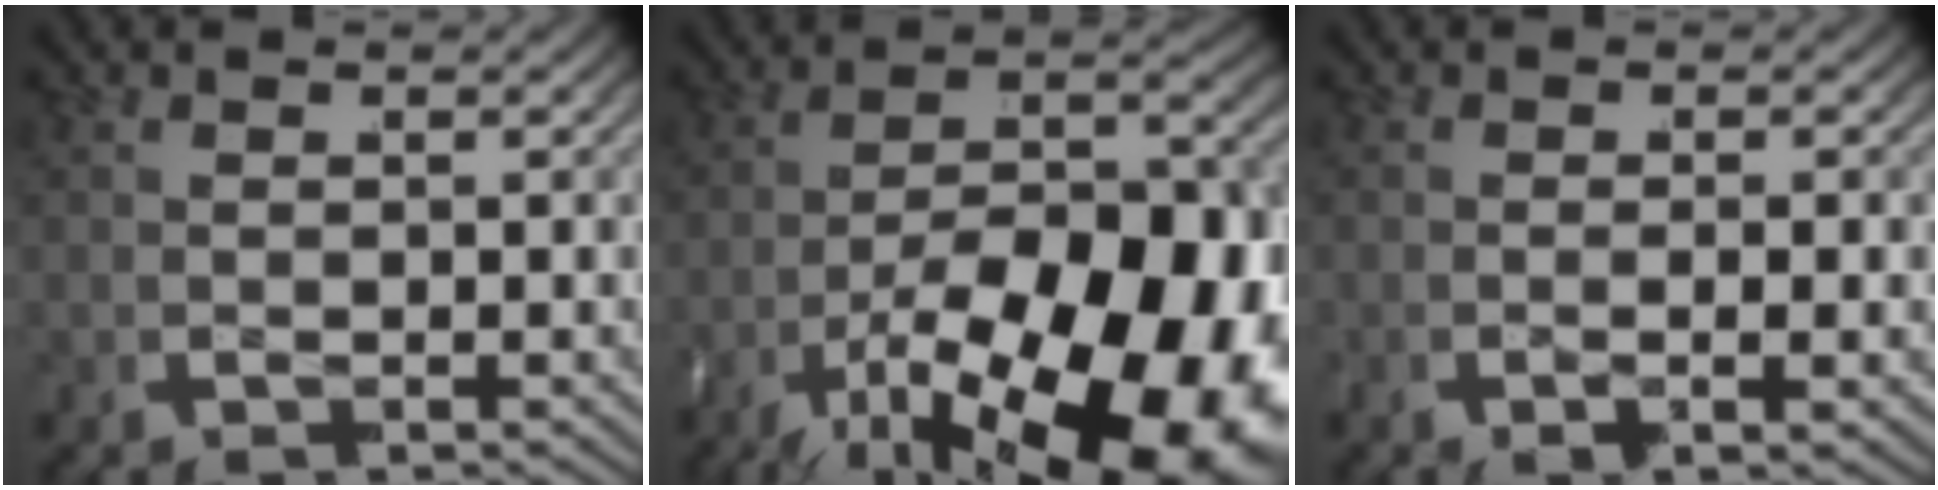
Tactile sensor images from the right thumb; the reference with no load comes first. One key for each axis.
{"total": 22.7, "fx": -5.7, "fy": 13.3, "fz": 17.5, "tx": -0.296, "ty": -0.074, "tz": -0.051}
{"total": 2.4, "fx": -0.8, "fy": 0.7, "fz": 2.1, "tx": -0.043, "ty": -0.005, "tz": -0.016}